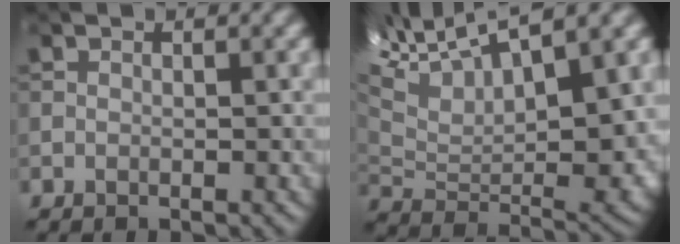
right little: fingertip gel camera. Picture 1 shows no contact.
{"total": 13.7, "force": [7.3, 5.2, 10.3], "torque": [-0.212, 0.020, 0.137]}